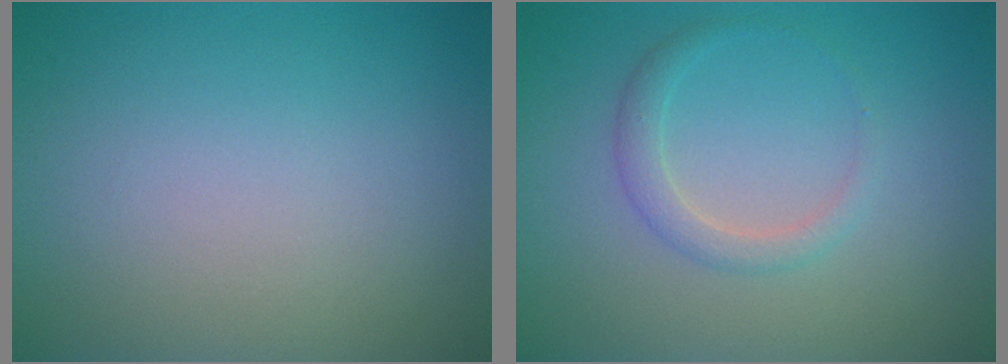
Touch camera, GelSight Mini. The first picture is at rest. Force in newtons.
{"total": 1.8, "press": 1.8, "slide": 0.0}